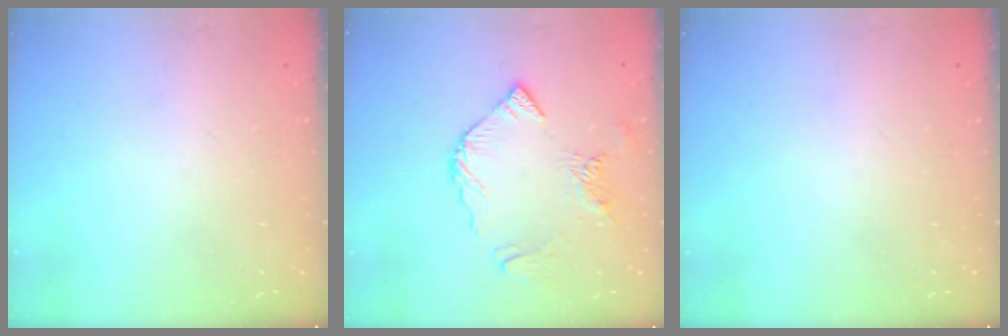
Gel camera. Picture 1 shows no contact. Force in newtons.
{"total": 9.8, "press": 9.8, "slide": 1.2}
{"total": 0.0}